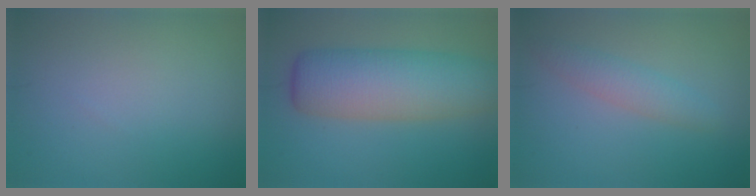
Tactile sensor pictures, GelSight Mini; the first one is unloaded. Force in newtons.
{"total": 8.1, "press": 8.1, "slide": 0.2}
{"total": 2.2, "press": 2.2, "slide": 0.1}